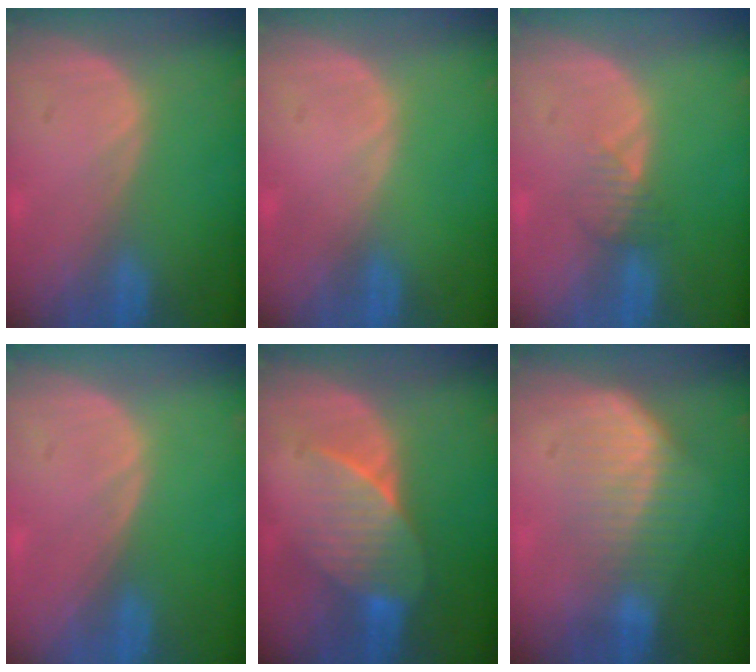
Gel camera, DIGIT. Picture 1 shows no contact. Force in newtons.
{"total": 0.0}
{"total": 2.1, "press": 2.1, "slide": 0.2}
{"total": 0.0}
{"total": 7.0, "press": 6.6, "slide": 2.4}
{"total": 7.4, "press": 6.4, "slide": 3.7}